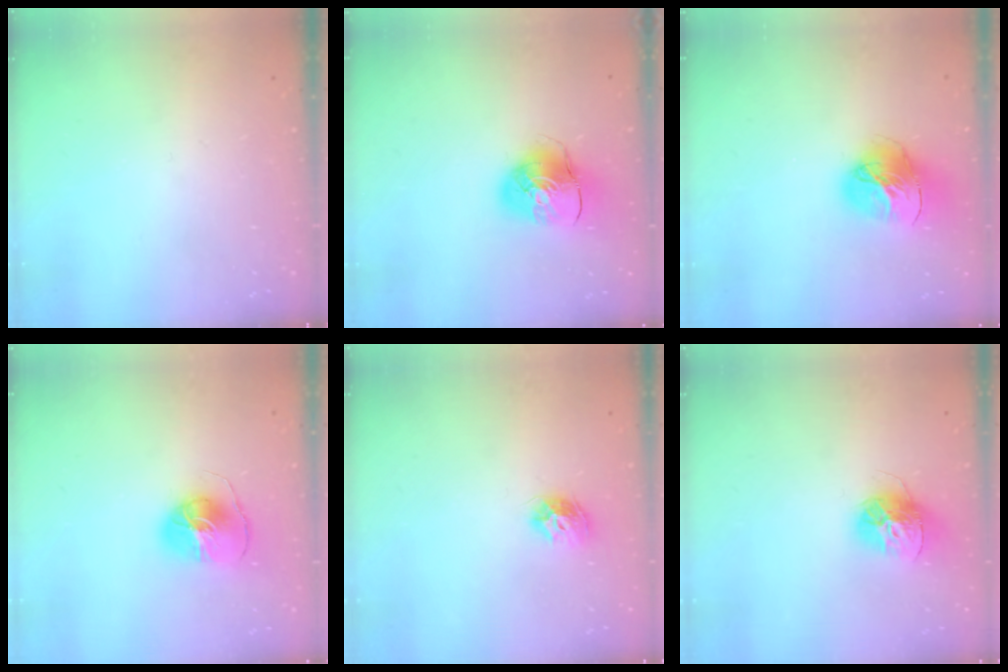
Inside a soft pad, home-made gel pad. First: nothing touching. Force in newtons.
{"total": 9.1, "press": 9.0, "slide": 1.2}
{"total": 16.9, "press": 16.8, "slide": 1.7}
{"total": 9.1, "press": 9.1, "slide": 0.5}
{"total": 8.8, "press": 8.8, "slide": 0.2}
{"total": 15.2, "press": 15.2, "slide": 1.4}